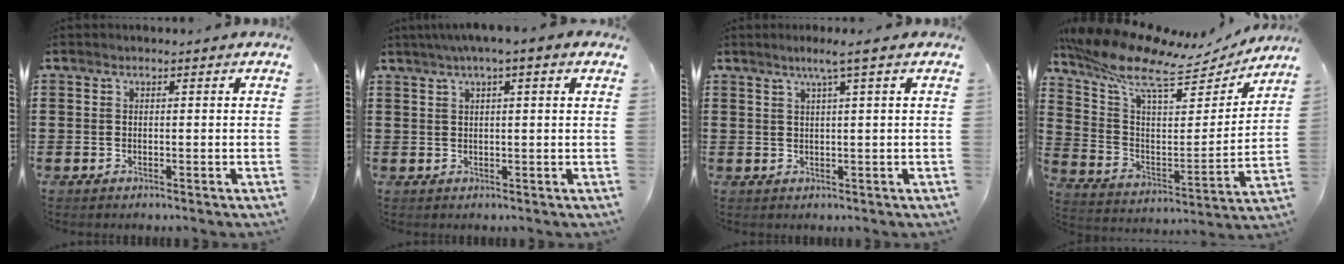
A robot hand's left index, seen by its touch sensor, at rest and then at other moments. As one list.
[{"total": 2.5, "force": [1.4, -0.3, 2.1], "torque": [-0.041, 0.002, 0.024]}, {"total": 2.8, "force": [1.5, -0.4, 2.3], "torque": [-0.046, -0.003, 0.024]}, {"total": 11.3, "force": [8.3, 3.9, 6.6], "torque": [-0.154, -0.051, 0.140]}]